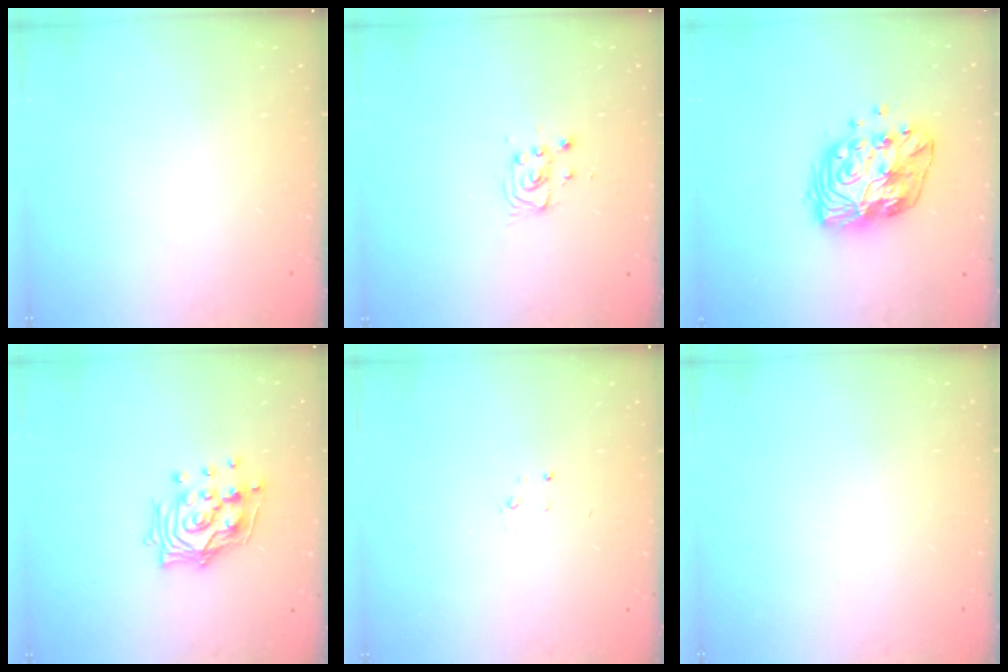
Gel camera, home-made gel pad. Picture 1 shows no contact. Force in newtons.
{"total": 2.8, "press": 2.8, "slide": 0.4}
{"total": 13.5, "press": 13.5, "slide": 1.0}
{"total": 12.9, "press": 12.7, "slide": 2.2}
{"total": 2.3, "press": 2.3, "slide": 0.3}
{"total": 0.0}